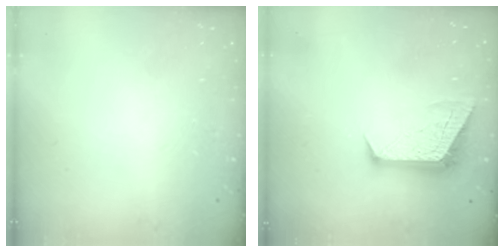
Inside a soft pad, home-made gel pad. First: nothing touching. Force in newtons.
{"total": 9.8, "press": 9.8, "slide": 0.7}